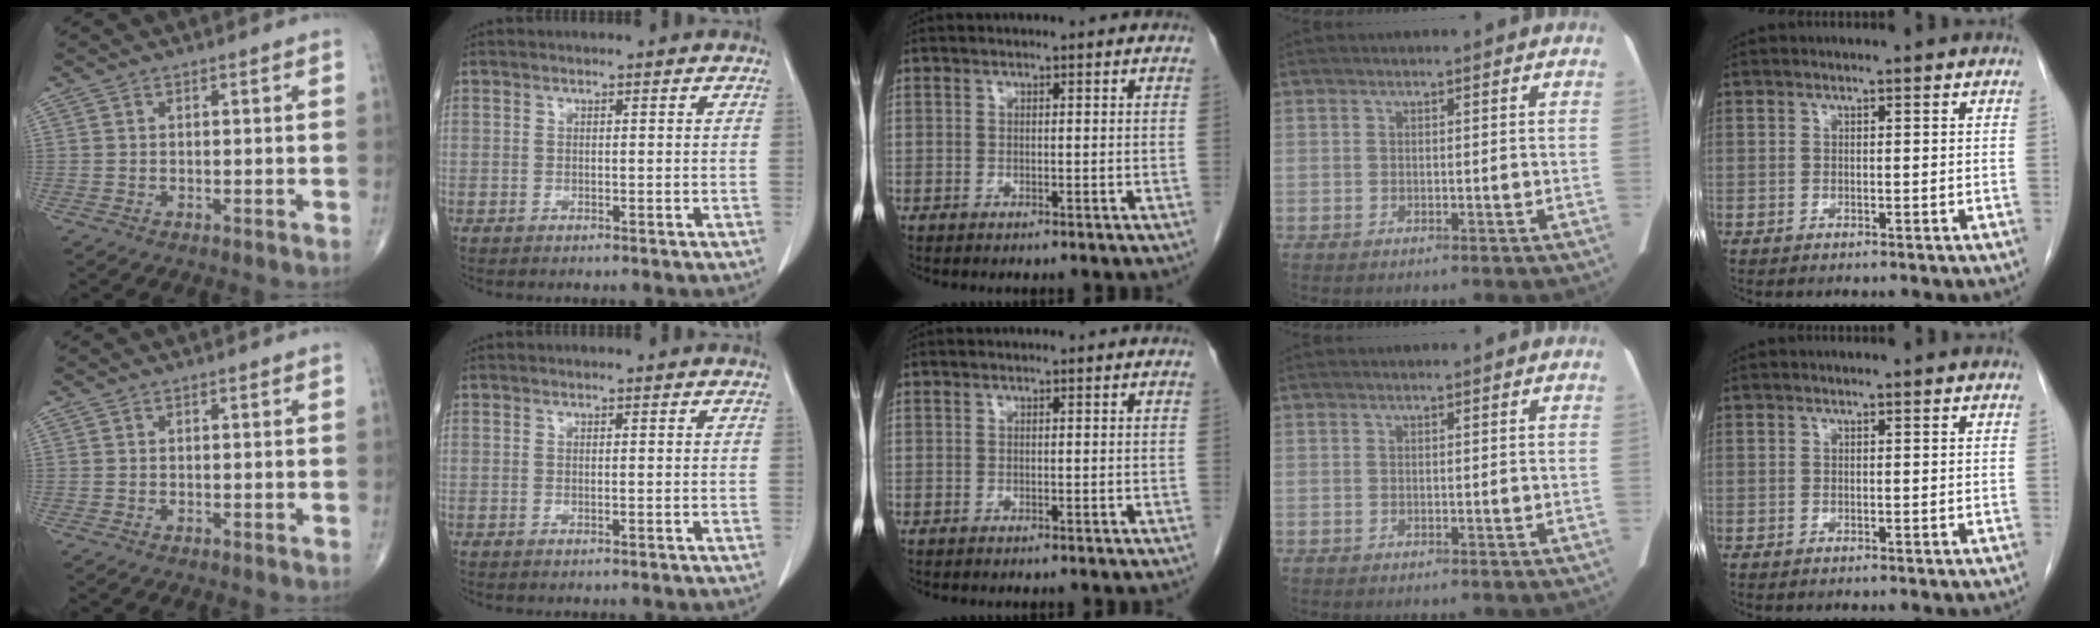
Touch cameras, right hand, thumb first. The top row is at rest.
{}